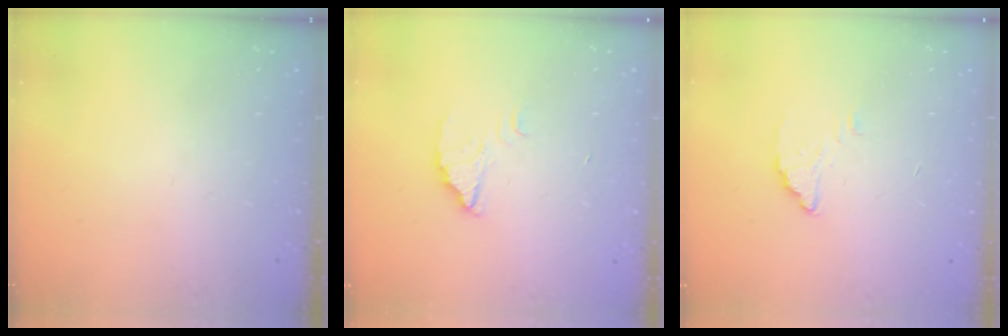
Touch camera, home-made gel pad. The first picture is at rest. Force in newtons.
{"total": 2.1, "press": 2.1, "slide": 0.1}
{"total": 1.5, "press": 1.5, "slide": 0.1}